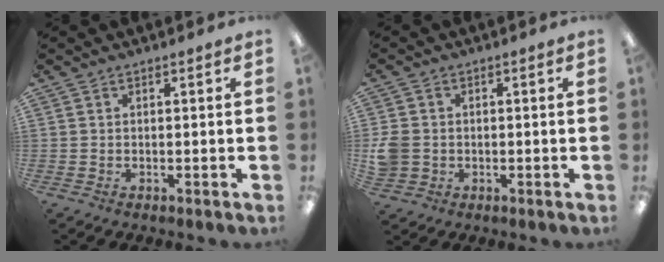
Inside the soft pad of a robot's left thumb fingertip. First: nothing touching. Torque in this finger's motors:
{"motor_torque": [-0.05, 0.06, -0.05, -0.01, 0.00]}